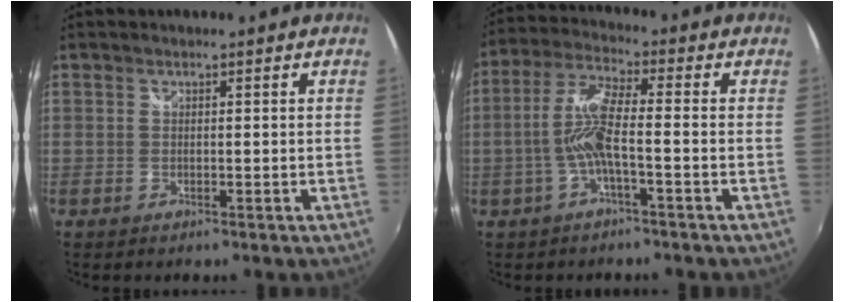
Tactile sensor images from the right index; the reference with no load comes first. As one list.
[{"total": 7.8, "force": [-1.9, 0.6, 7.5], "torque": [-0.166, 0.009, -0.032]}]